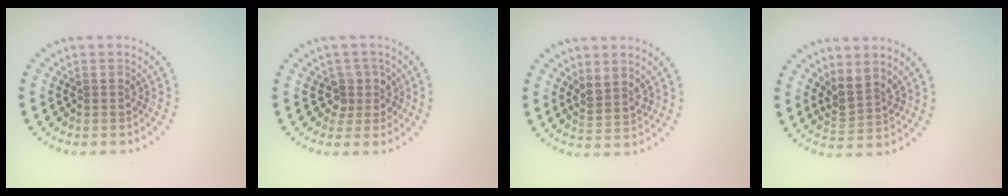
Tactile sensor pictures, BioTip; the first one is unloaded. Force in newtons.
{"total": 2.2, "press": 1.7, "slide": 1.4}
{"total": 2.0, "press": 1.7, "slide": 1.1}
{"total": 2.5, "press": 1.9, "slide": 1.6}